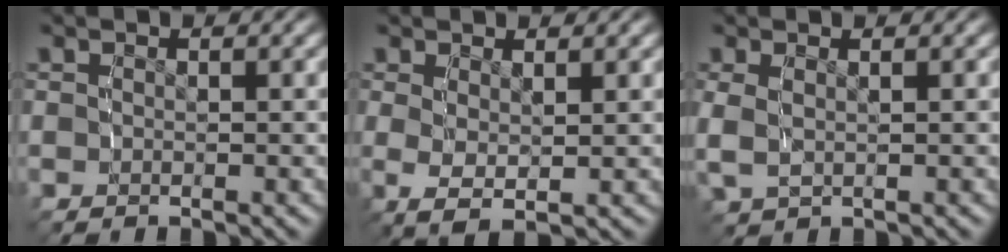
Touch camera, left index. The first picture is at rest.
{"total": 2.8, "force": [0.2, 1.5, 2.4], "torque": [-0.051, -0.012, 0.012]}
{"total": 2.8, "force": [0.4, 2.2, 1.7], "torque": [-0.055, -0.007, 0.014]}